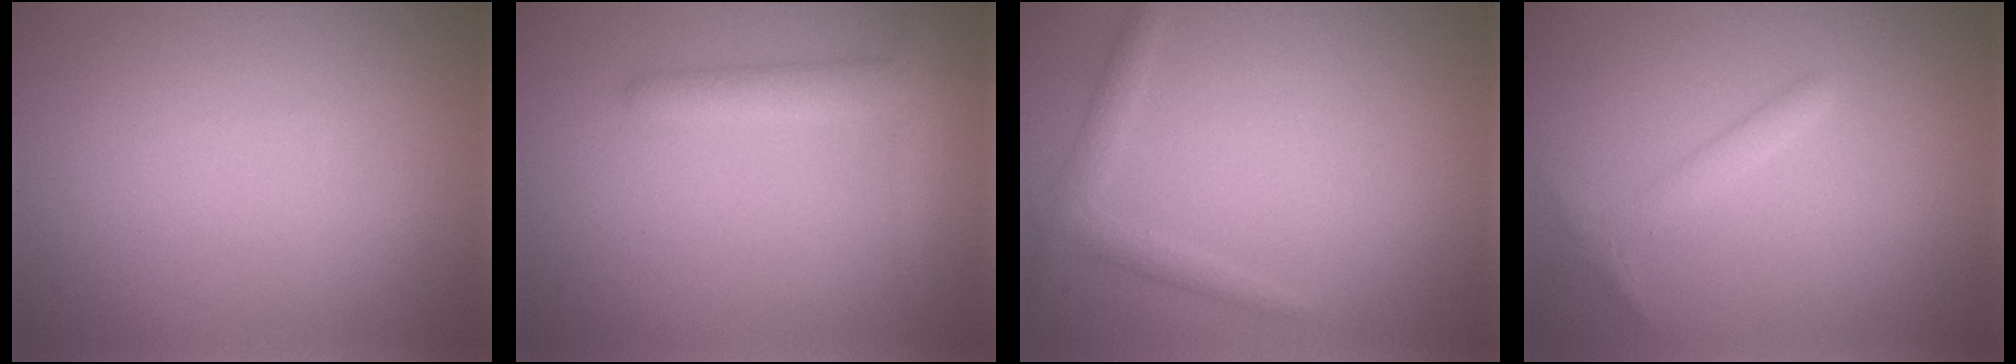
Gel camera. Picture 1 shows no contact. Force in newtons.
{"total": 2.9, "press": 2.9, "slide": 0.2}
{"total": 1.8, "press": 1.7, "slide": 0.1}
{"total": 1.4, "press": 1.4, "slide": 0.0}